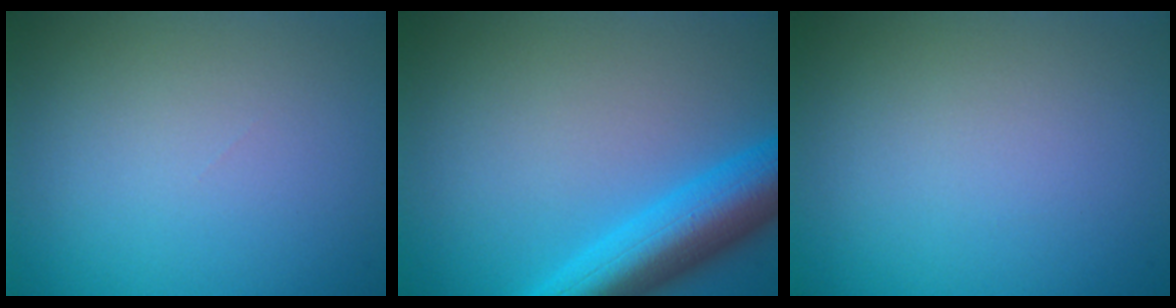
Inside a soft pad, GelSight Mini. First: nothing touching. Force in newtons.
{"total": 8.2, "press": 8.2, "slide": 0.3}
{"total": 0.0}